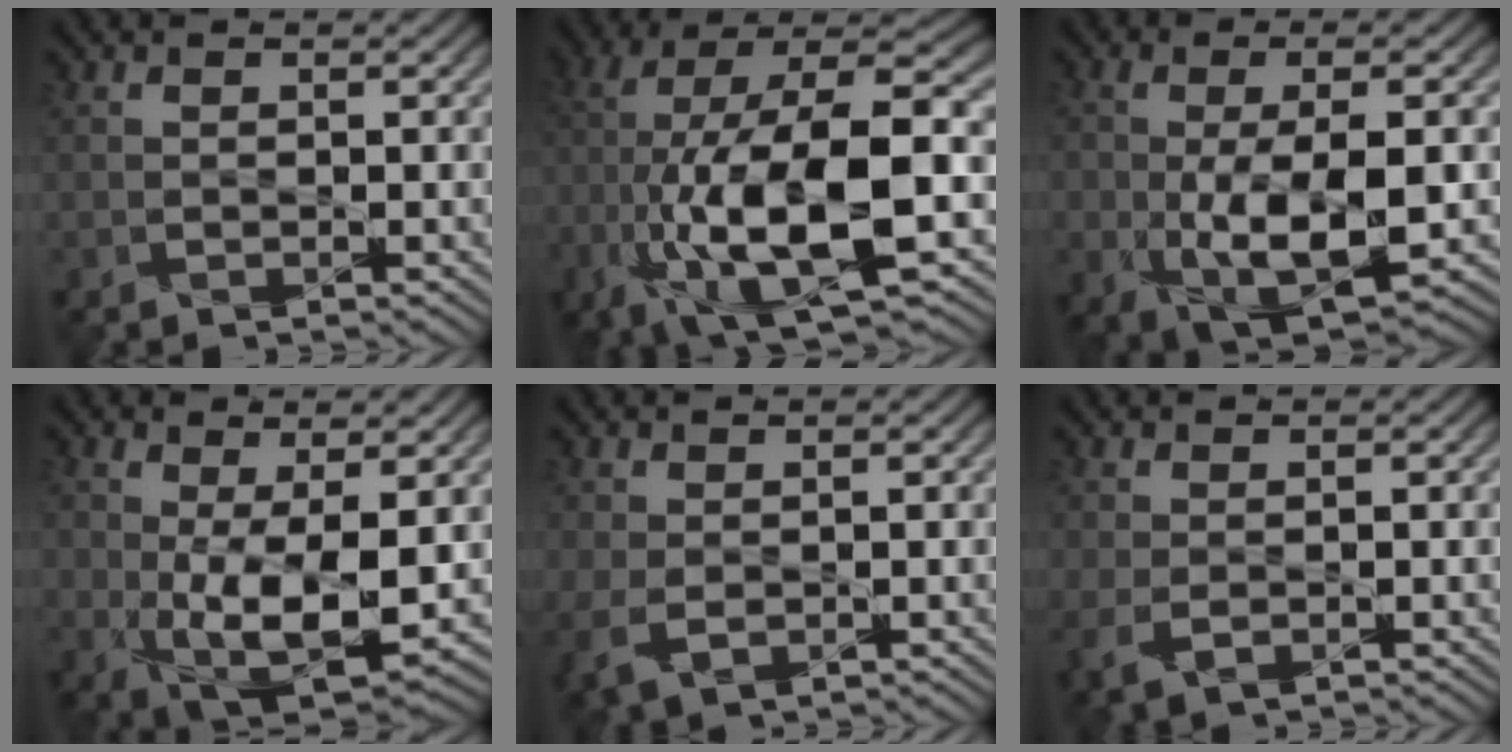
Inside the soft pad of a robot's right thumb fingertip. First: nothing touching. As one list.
[{"total": 18.4, "force": [-5.1, 6.9, 16.2], "torque": [-0.317, -0.012, -0.087]}, {"total": 11.4, "force": [-2.2, 5.4, 9.8], "torque": [-0.193, -0.023, -0.026]}, {"total": 9.4, "force": [-0.4, 4.6, 8.2], "torque": [-0.170, -0.014, 0.002]}, {"total": 3.4, "force": [-0.4, 2.2, 2.6], "torque": [-0.077, -0.009, -0.007]}, {"total": 2.8, "force": [-0.4, 1.7, 2.1], "torque": [-0.062, -0.009, -0.005]}]